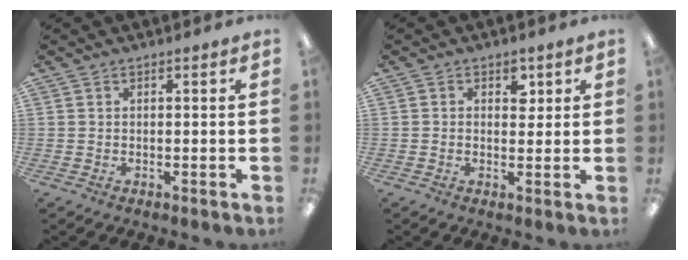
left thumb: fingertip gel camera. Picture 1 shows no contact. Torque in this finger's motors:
{"motor_torque": [0.17, 0.09, 0.87, -0.18, 0.01]}